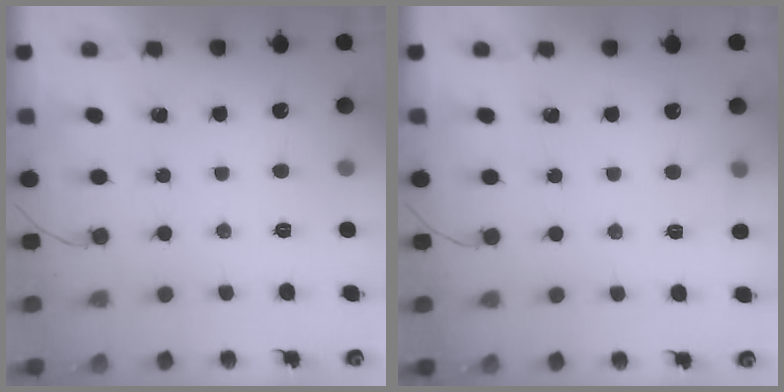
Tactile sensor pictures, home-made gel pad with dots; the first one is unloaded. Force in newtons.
{"total": 6.8, "press": 2.5, "slide": 6.3}